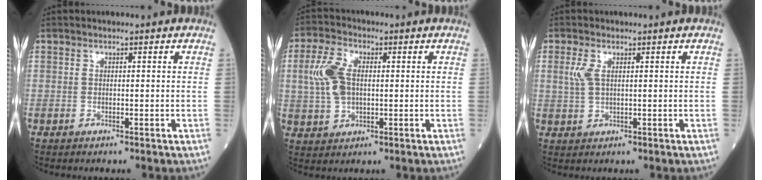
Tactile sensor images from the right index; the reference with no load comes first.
{"total": 7.1, "force": [0.8, 4.0, 5.8], "torque": [-0.142, 0.014, 0.016]}
{"total": 2.6, "force": [0.8, 1.1, 2.2], "torque": [-0.059, 0.005, 0.019]}